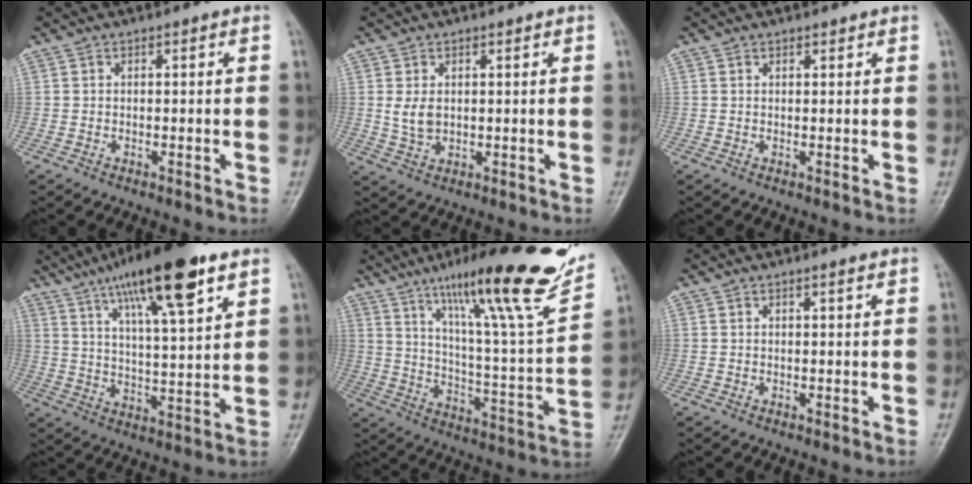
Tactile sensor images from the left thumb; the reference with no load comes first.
{"total": 3.7, "force": [0.8, 2.6, 2.6], "torque": [-0.042, -0.009, 0.022]}
{"total": 0.8, "force": [0.7, 0.3, 0.1], "torque": [-0.001, -0.006, 0.010]}
{"total": 18.9, "force": [11.3, 4.1, 14.7], "torque": [-0.230, -0.035, 0.189]}
{"total": 26.9, "force": [17.8, 3.5, 19.8], "torque": [-0.275, -0.066, 0.278]}
{"total": 0.9, "force": [0.7, 0.1, 0.6], "torque": [-0.008, -0.004, 0.011]}